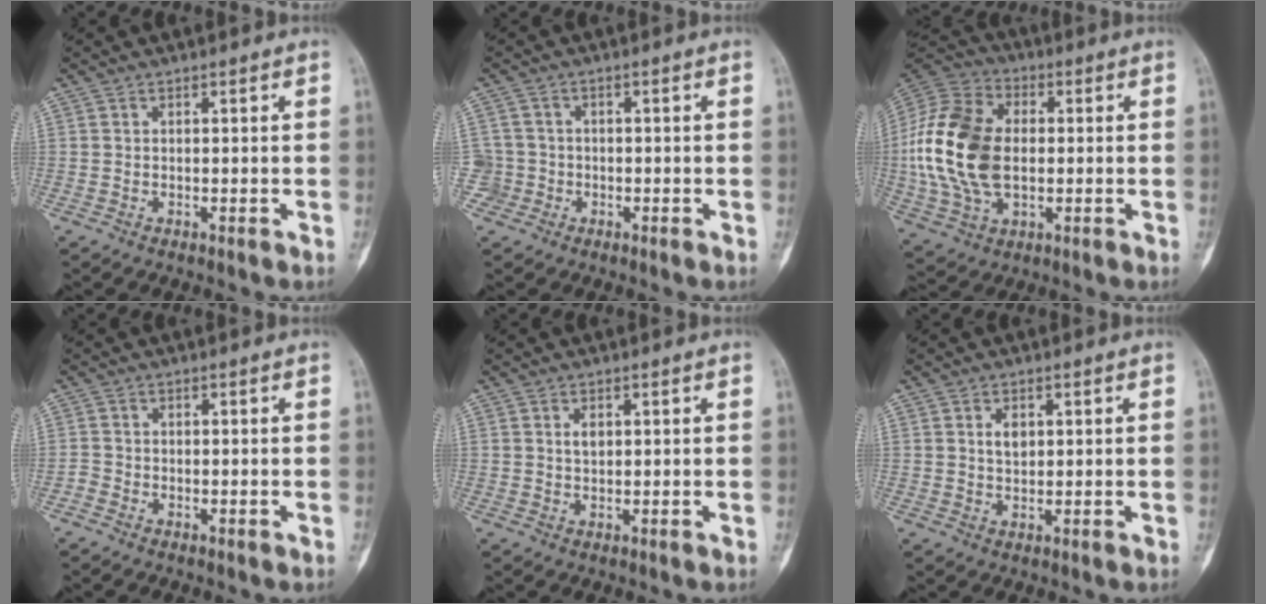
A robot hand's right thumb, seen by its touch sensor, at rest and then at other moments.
{"total": 4.0, "force": [-1.2, 3.8, -0.4], "torque": [0.030, 0.017, -0.027]}
{"total": 20.6, "force": [0.0, 13.6, 15.5], "torque": [-0.309, 0.010, 0.003]}
{"total": 1.3, "force": [-1.0, 0.8, 0.5], "torque": [-0.006, 0.002, -0.025]}
{"total": 2.1, "force": [0.6, 1.5, 1.4], "torque": [-0.014, -0.001, 0.011]}
{"total": 3.0, "force": [0.9, 2.2, 1.9], "torque": [-0.018, -0.002, 0.015]}